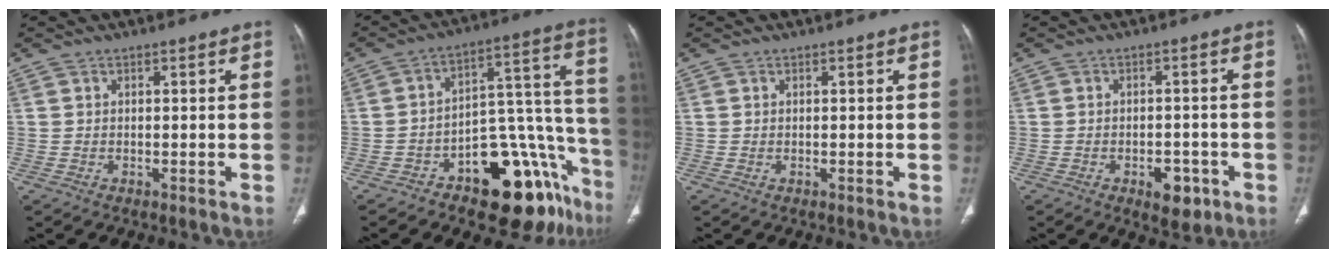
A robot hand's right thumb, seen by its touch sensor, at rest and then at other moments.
{"total": 22.5, "force": [-13.2, 10.3, 15.1], "torque": [-0.093, 0.125, -0.182]}
{"total": 0.0}
{"total": 5.7, "force": [-2.7, 3.1, 3.9], "torque": [-0.037, 0.010, -0.030]}